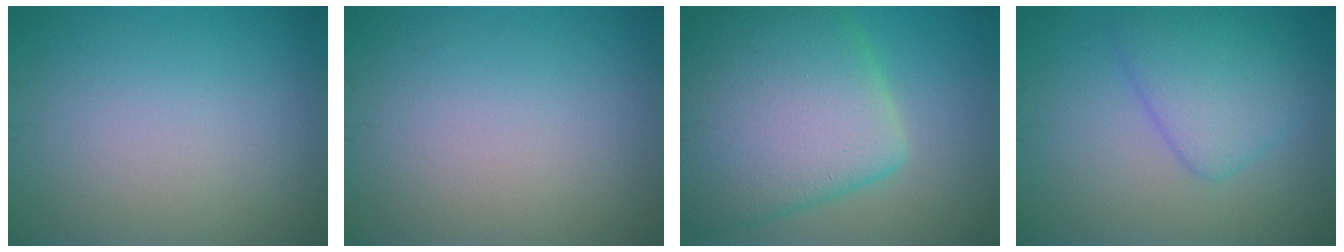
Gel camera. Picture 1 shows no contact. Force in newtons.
{"total": 0.0}
{"total": 12.1, "press": 12.1, "slide": 0.6}
{"total": 4.2, "press": 4.2, "slide": 0.1}